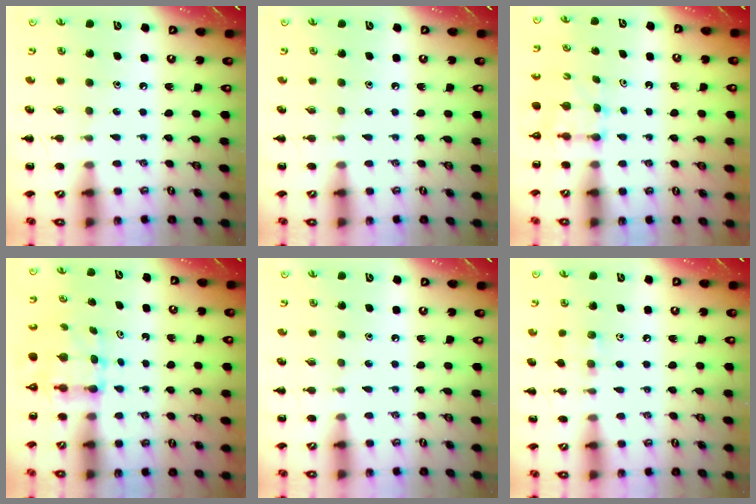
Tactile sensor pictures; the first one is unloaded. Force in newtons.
{"total": 0.0}
{"total": 2.8, "press": 2.6, "slide": 1.1}
{"total": 5.1, "press": 5.1, "slide": 0.5}
{"total": 0.0}
{"total": 6.7, "press": 6.5, "slide": 1.8}